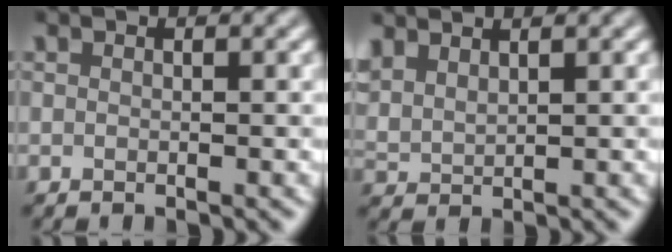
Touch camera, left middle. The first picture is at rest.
{"total": 2.7, "force": [2.2, 1.0, 1.3], "torque": [-0.036, 0.009, 0.050]}